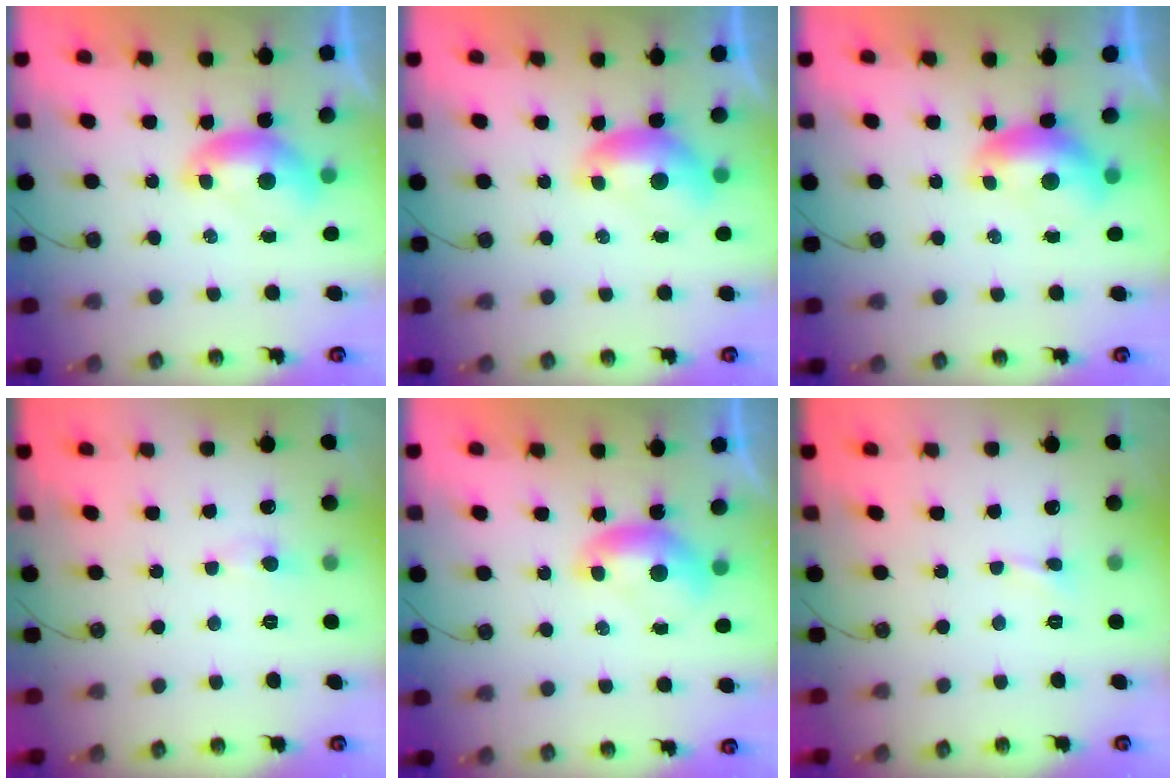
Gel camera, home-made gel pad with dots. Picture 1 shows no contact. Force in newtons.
{"total": 0.0}
{"total": 1.0, "press": 0.7, "slide": 0.7}
{"total": 0.0}
{"total": 0.0}
{"total": 1.3, "press": 1.2, "slide": 0.4}